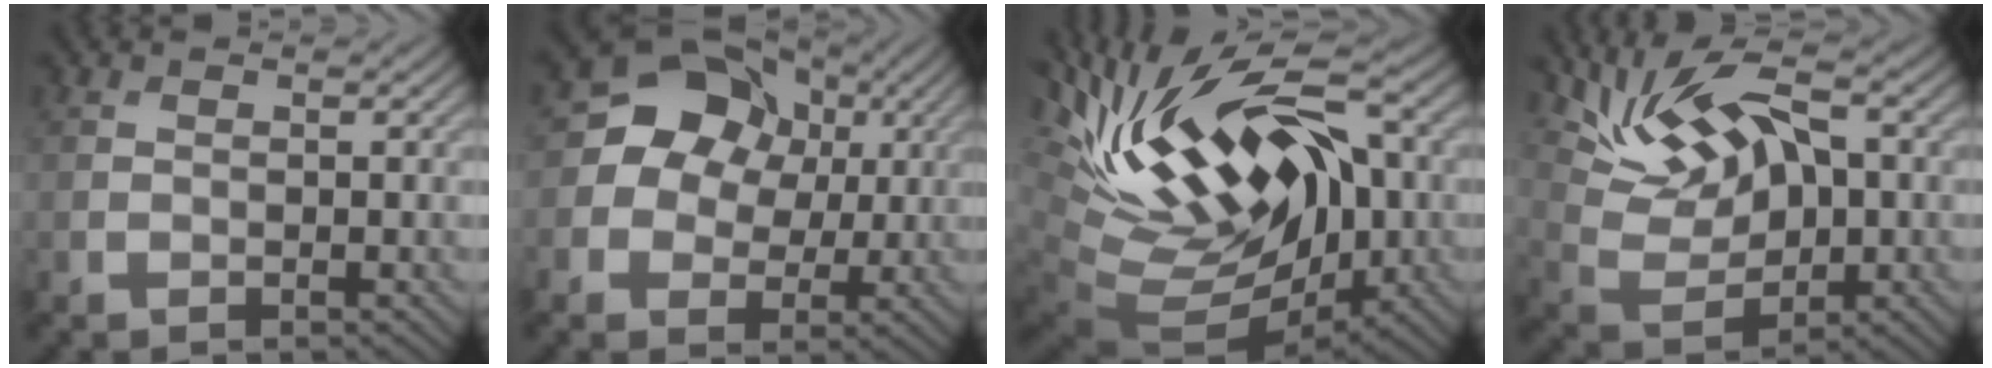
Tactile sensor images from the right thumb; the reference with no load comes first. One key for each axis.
{"total": 9.6, "fx": 1.8, "fy": 8.2, "fz": 4.6, "tx": -0.075, "ty": 0.015, "tz": 0.014}
{"total": 17.2, "fx": 2.2, "fy": 8.9, "fz": 14.5, "tx": -0.280, "ty": 0.012, "tz": 0.030}
{"total": 10.6, "fx": 4.2, "fy": 5.4, "fz": 8.0, "tx": -0.167, "ty": 0.006, "tz": 0.077}